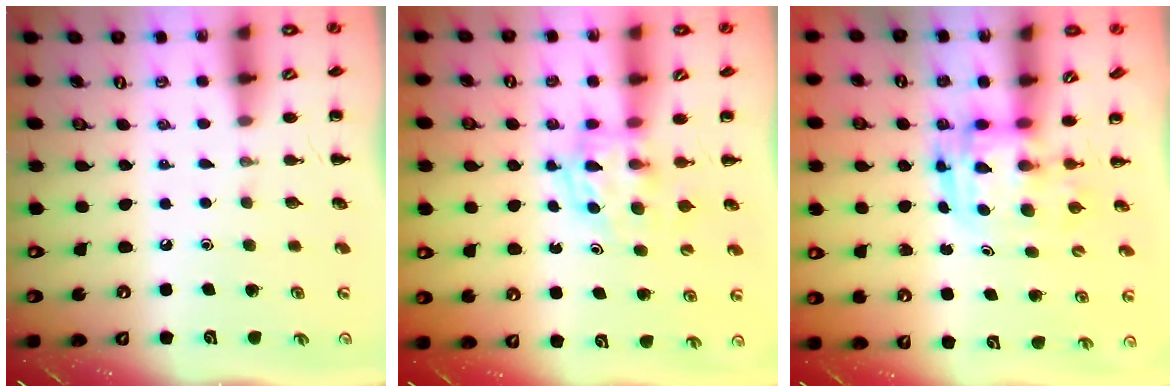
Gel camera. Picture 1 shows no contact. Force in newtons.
{"total": 5.0, "press": 4.7, "slide": 1.8}
{"total": 3.4, "press": 3.4, "slide": 0.7}